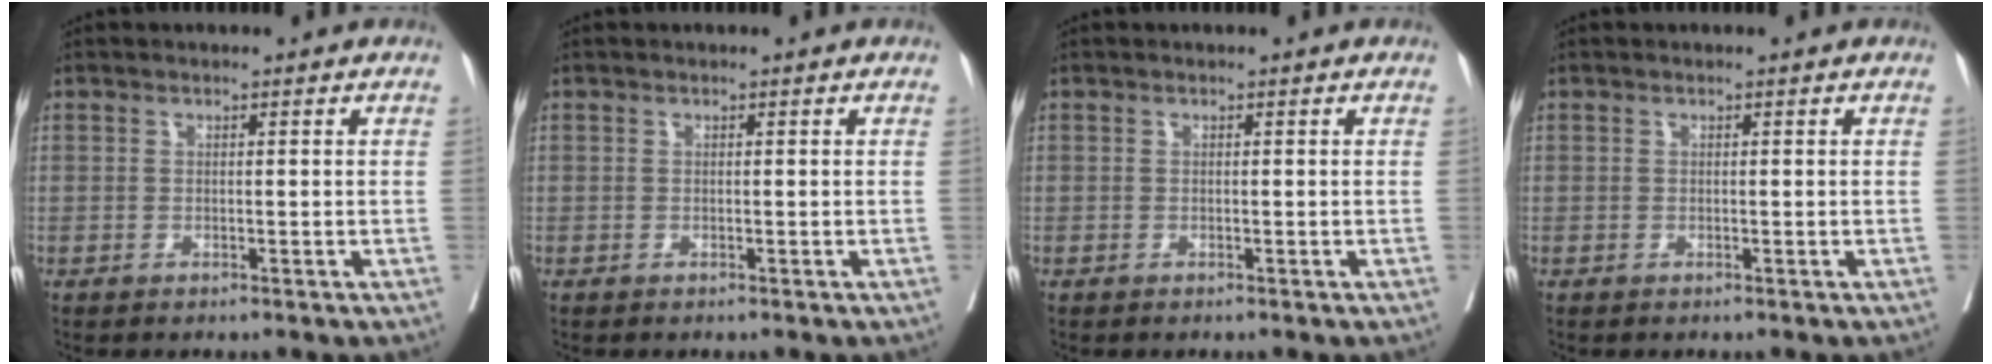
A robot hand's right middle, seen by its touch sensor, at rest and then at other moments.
{"total": 0.0}
{"total": 0.0}
{"total": 0.0}